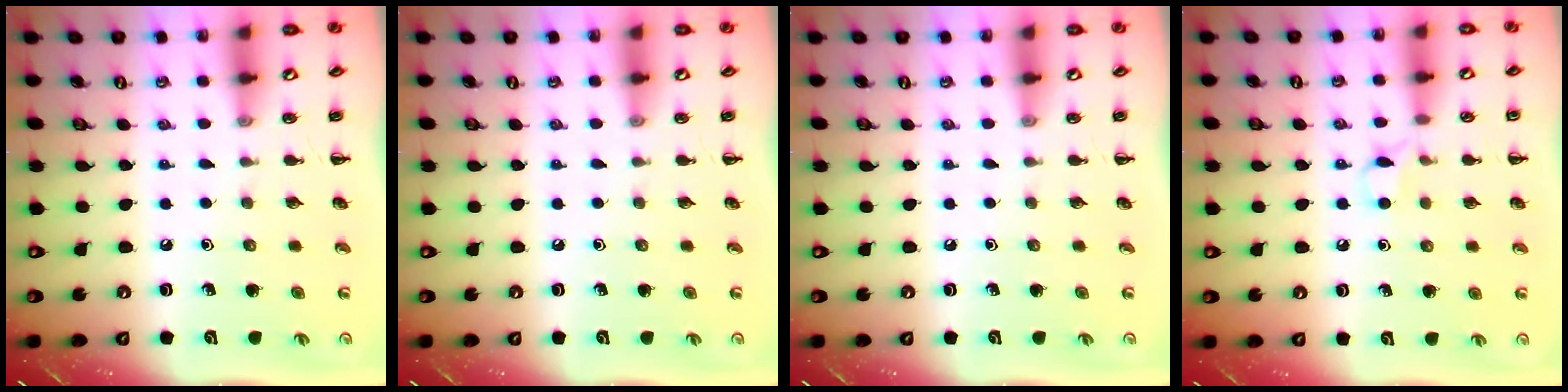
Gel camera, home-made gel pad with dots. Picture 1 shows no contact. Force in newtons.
{"total": 0.0}
{"total": 0.0}
{"total": 3.7, "press": 3.6, "slide": 0.8}